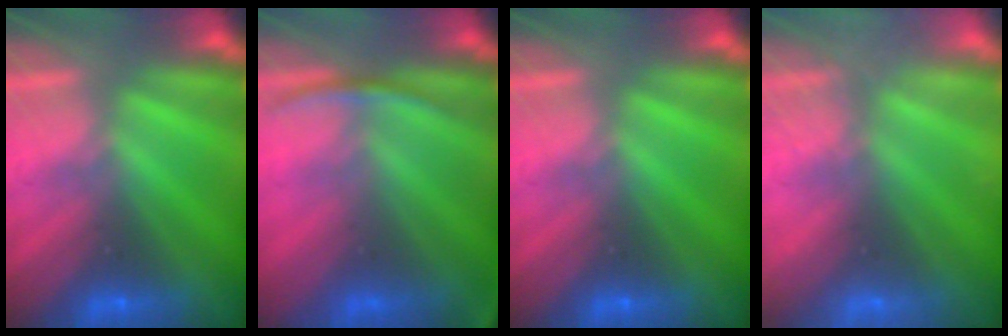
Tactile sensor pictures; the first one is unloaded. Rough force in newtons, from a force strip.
{"total": 2.7}
{"total": 0.0}
{"total": 2.4}